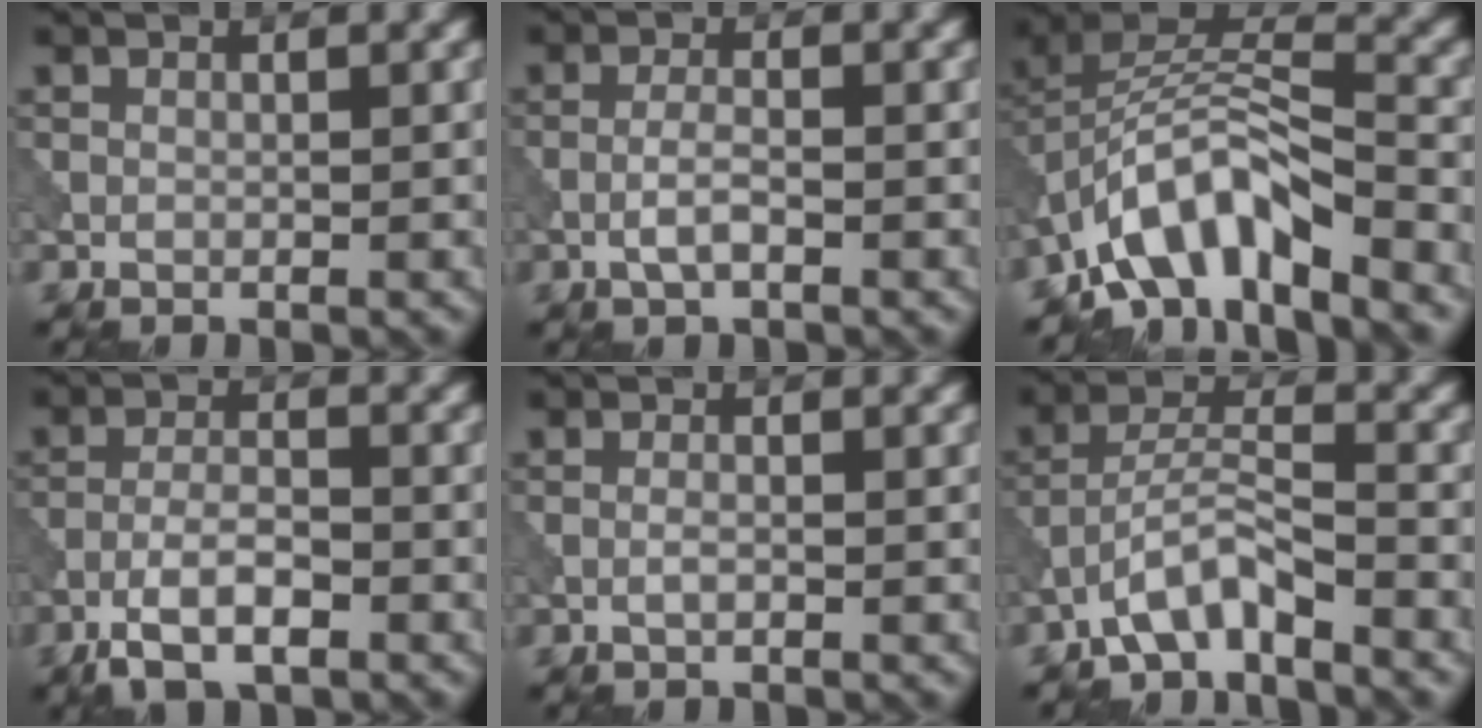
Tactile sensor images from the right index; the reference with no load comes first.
{"total": 1.9, "force": [-0.8, 0.5, 1.7], "torque": [-0.036, 0.003, -0.022]}
{"total": 8.7, "force": [-5.7, 3.1, 5.9], "torque": [-0.095, 0.009, -0.115]}
{"total": 4.6, "force": [-2.8, 1.6, 3.3], "torque": [-0.064, 0.000, -0.057]}
{"total": 0.8, "force": [-0.3, 0.2, 0.7], "torque": [-0.016, -0.001, -0.008]}
{"total": 4.0, "force": [-3.2, 0.8, 2.3], "torque": [-0.045, 0.014, -0.068]}